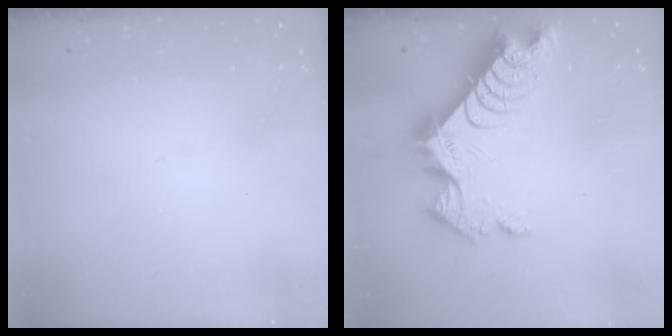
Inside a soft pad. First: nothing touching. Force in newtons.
{"total": 14.7, "press": 14.6, "slide": 1.2}